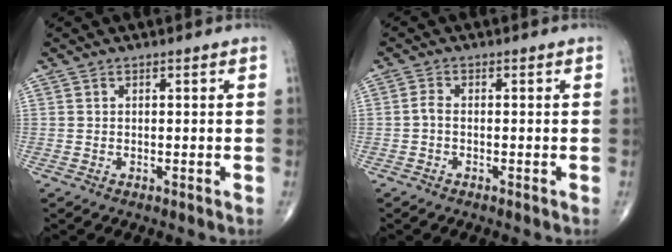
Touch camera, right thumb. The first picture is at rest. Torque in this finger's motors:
{"motor_torque": [-0.25, 0.05, 0.25, -0.04, 0.00]}